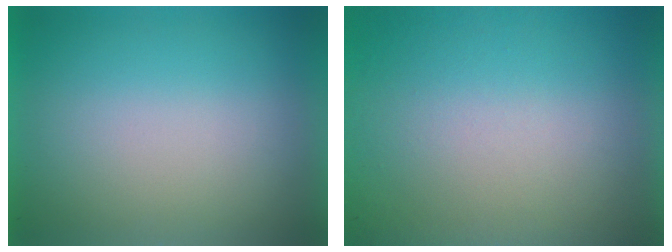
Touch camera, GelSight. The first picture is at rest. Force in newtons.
{"total": 5.4}